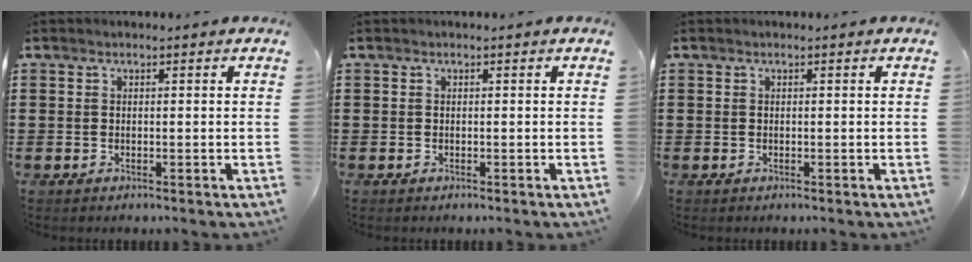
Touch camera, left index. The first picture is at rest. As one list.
[{"total": 0.0}, {"total": 0.0}]